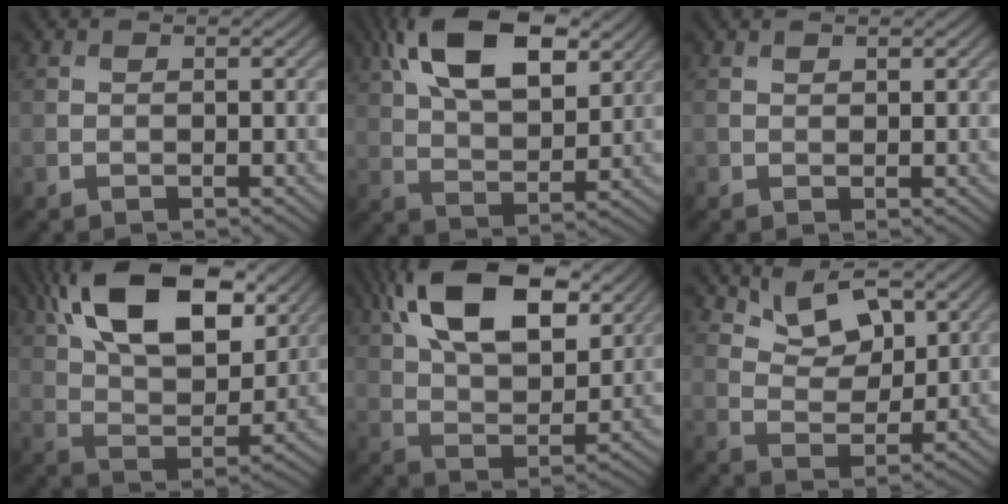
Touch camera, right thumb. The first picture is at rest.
{"total": 15.3, "force": [7.4, 7.5, 11.1], "torque": [-0.213, 0.014, 0.115]}
{"total": 0.7, "force": [0.6, 0.3, 0.2], "torque": [-0.006, 0.000, 0.012]}
{"total": 18.9, "force": [9.7, 9.2, 13.4], "torque": [-0.252, 0.025, 0.146]}
{"total": 17.1, "force": [8.5, 8.4, 12.2], "torque": [-0.235, 0.019, 0.126]}
{"total": 7.5, "force": [4.9, 3.4, 4.6], "torque": [-0.078, -0.009, 0.096]}